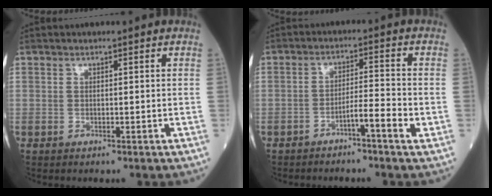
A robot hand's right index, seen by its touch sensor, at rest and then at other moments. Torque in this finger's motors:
{"motor_torque": [0.35, -0.04, 0.06, 0.01]}